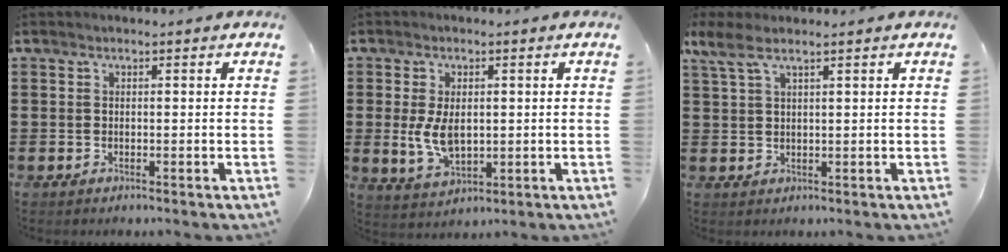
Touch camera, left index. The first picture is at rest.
{"total": 6.0, "force": [0.0, 3.6, 4.8], "torque": [-0.105, -0.002, -0.005]}
{"total": 3.5, "force": [2.0, 0.9, 2.7], "torque": [-0.067, -0.001, 0.033]}